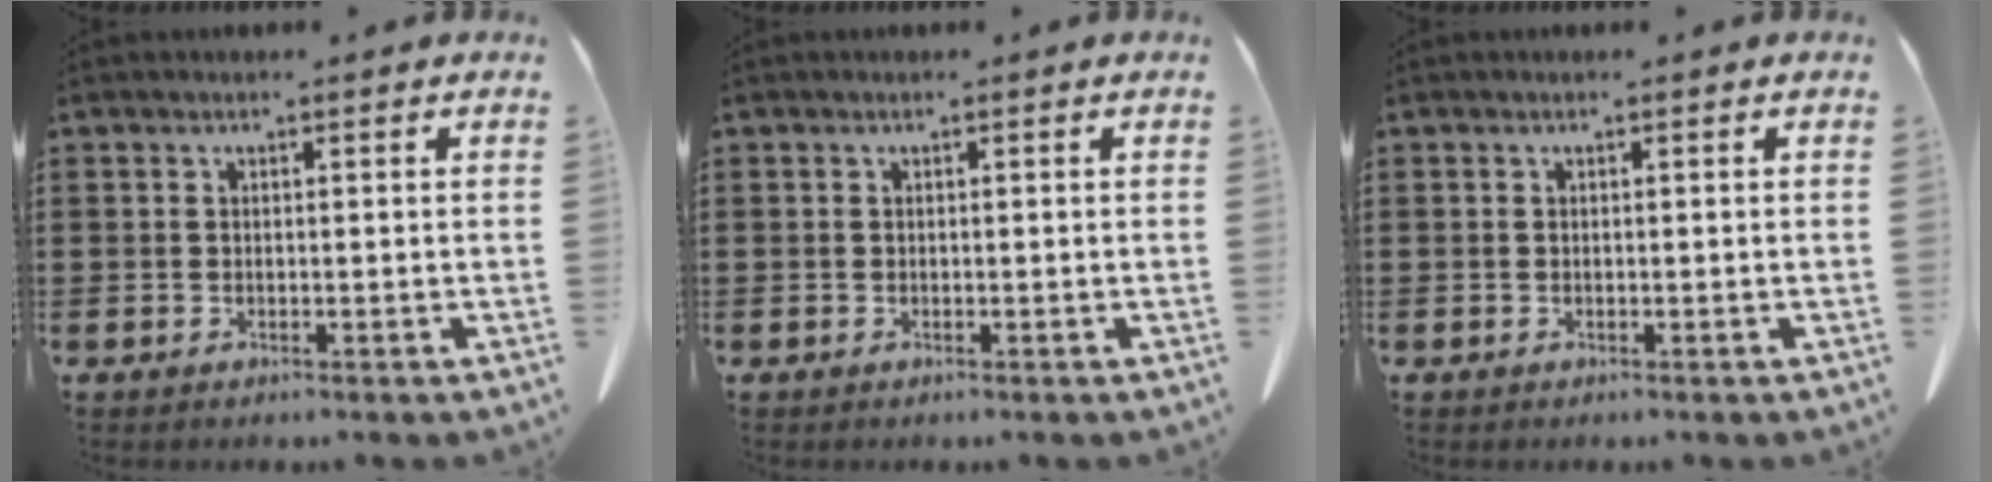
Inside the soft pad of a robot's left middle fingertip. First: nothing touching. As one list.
[{"total": 0.0}, {"total": 0.0}]